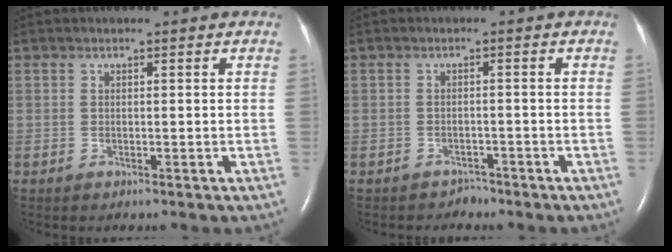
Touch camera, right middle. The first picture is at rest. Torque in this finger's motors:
{"motor_torque": [-0.25, 0.15, 0.00, 0.00]}